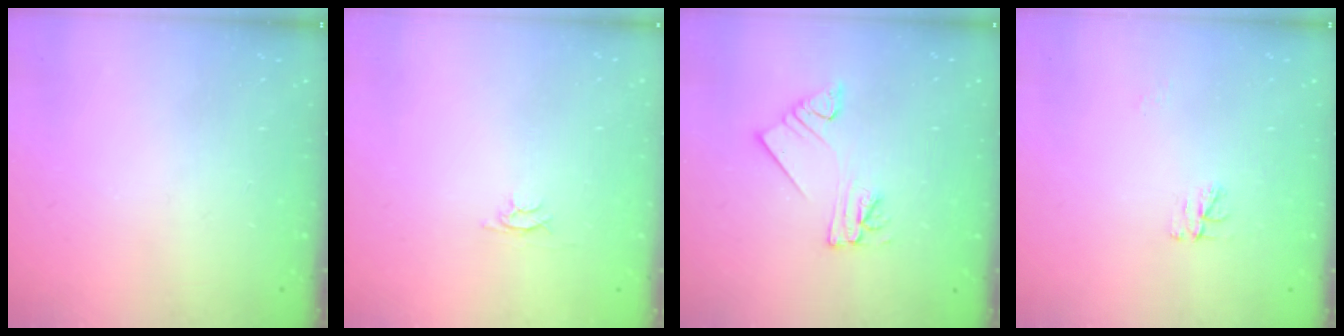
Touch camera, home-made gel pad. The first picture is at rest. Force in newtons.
{"total": 2.4, "press": 2.4, "slide": 0.3}
{"total": 5.4, "press": 5.4, "slide": 0.6}
{"total": 3.9, "press": 3.9, "slide": 0.2}